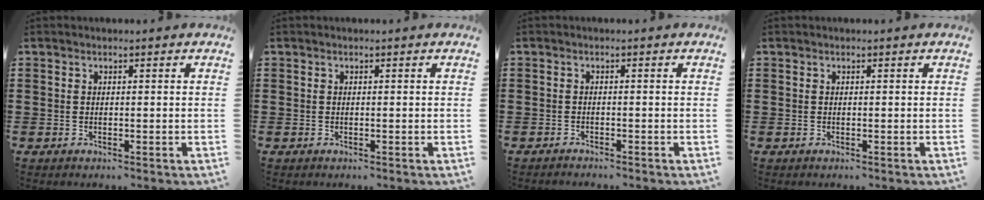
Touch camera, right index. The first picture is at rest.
{"total": 0.0}
{"total": 0.9, "force": [-0.9, 0.0, 0.1], "torque": [-0.004, 0.001, -0.019]}
{"total": 0.0}